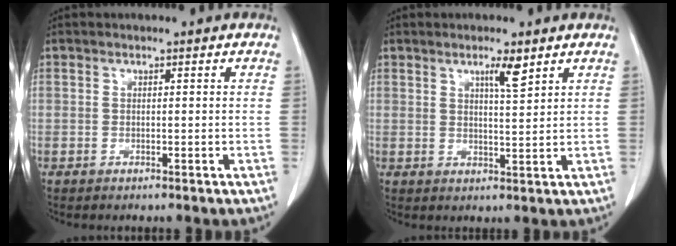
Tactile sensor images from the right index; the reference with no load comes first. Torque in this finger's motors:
{"motor_torque": [0.31, 0.32, 0.03, 0.04]}